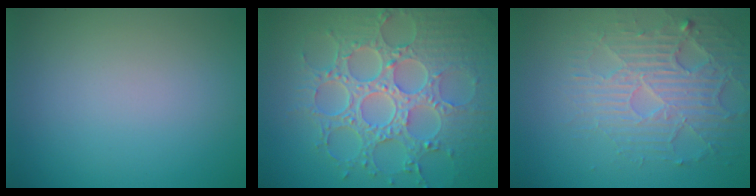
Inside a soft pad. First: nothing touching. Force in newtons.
{"total": 8.9, "press": 6.5, "slide": 6.1}
{"total": 4.6, "press": 4.1, "slide": 2.1}